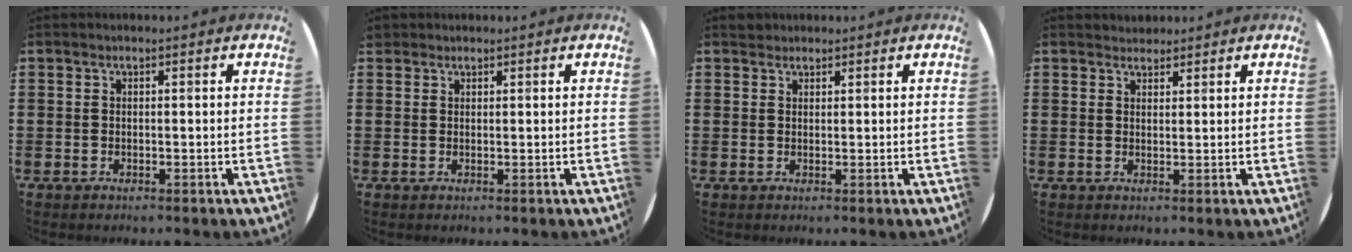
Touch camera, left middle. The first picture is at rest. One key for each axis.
{"total": 0.9, "fx": 0.8, "fy": 0.3, "fz": -0.1, "tx": -0.001, "ty": 0.002, "tz": 0.017}
{"total": 1.1, "fx": 1.0, "fy": 0.4, "fz": -0.1, "tx": 0.007, "ty": -0.001, "tz": 0.019}
{"total": 1.6, "fx": 1.6, "fy": 0.5, "fz": -0.1, "tx": 0.000, "ty": 0.004, "tz": 0.031}